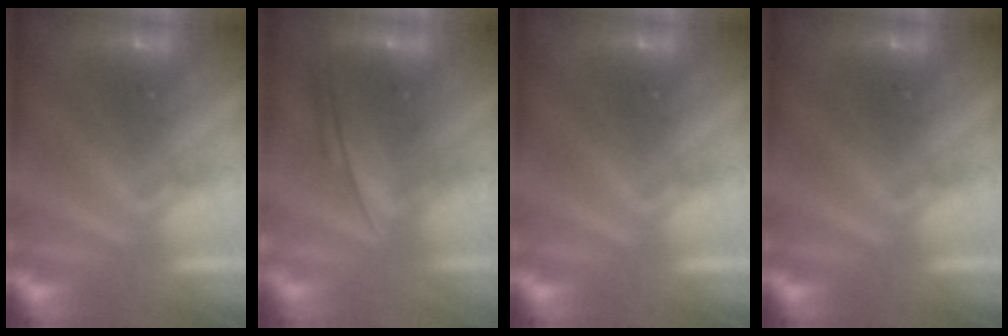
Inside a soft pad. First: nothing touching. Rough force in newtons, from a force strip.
{"total": 6.6}
{"total": 0.0}
{"total": 0.0}